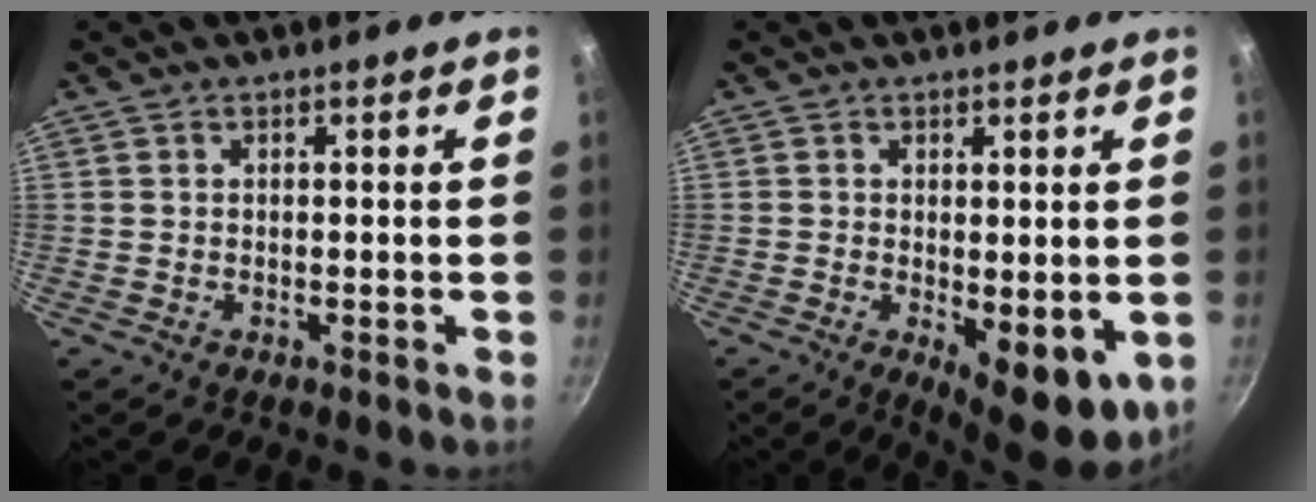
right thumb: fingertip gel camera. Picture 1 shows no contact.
{"total": 9.1, "force": [-1.3, 3.8, 8.1], "torque": [-0.092, -0.009, -0.006]}